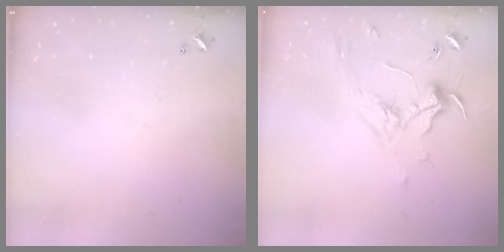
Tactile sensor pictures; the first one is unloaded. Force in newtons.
{"total": 1.8, "press": 1.6, "slide": 0.7}